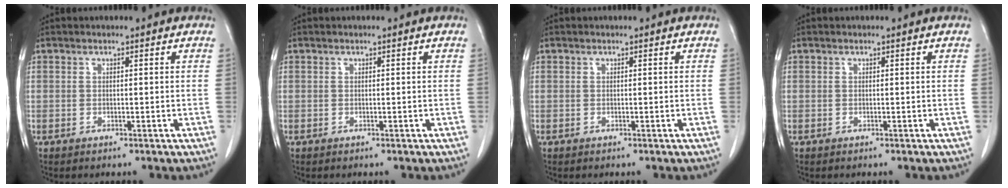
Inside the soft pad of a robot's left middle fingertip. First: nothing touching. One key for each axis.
{"total": 0.0}
{"total": 0.0}
{"total": 0.0}